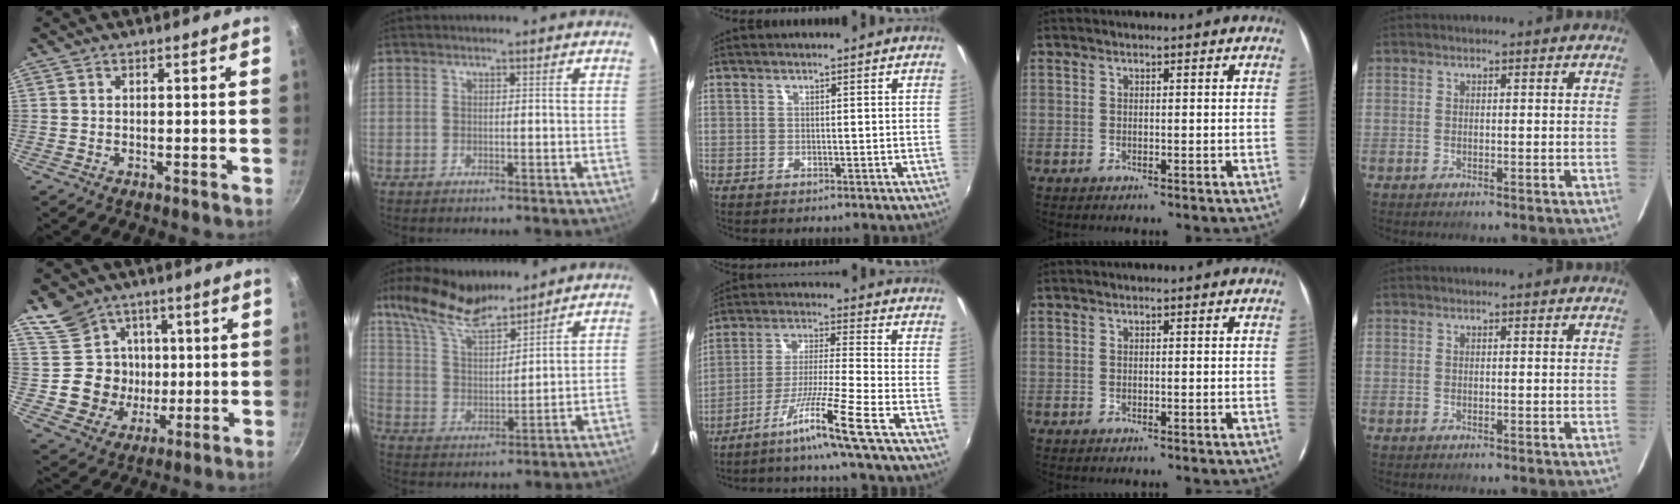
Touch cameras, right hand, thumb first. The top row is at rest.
{"thumb": {"total": 12.7, "force": [2.2, 11.9, 4.0], "torque": [-0.036, -0.007, 0.042]}, "index": {"total": 12.7, "force": [10.2, 3.6, 6.5], "torque": [-0.131, 0.023, 0.198]}, "middle": {"total": 9.8, "force": [-6.9, -3.6, 6.1], "torque": [-0.128, -0.007, -0.121]}}